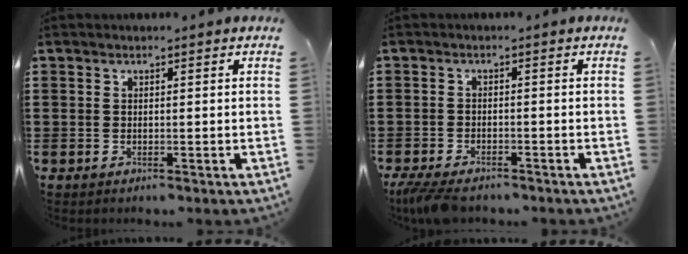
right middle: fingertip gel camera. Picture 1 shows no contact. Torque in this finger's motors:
{"motor_torque": [1.00, -0.43, 0.58, 0.14]}